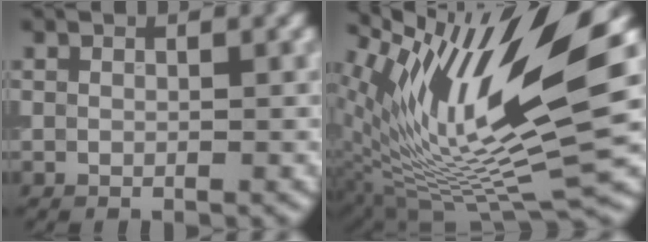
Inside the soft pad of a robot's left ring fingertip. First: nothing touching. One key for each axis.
{"total": 15.1, "fx": 4.5, "fy": 3.8, "fz": 13.9, "tx": -0.250, "ty": 0.002, "tz": 0.081}